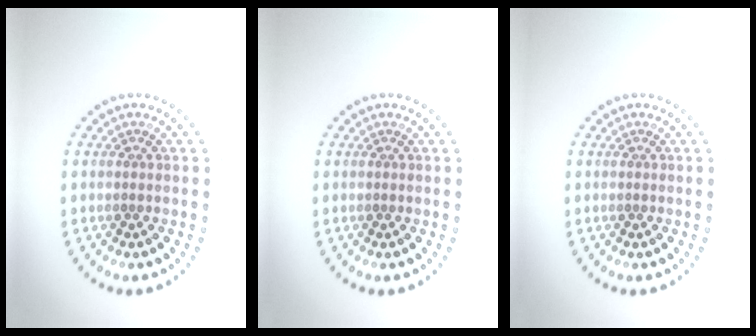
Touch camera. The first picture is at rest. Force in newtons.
{"total": 0.0}
{"total": 0.0}